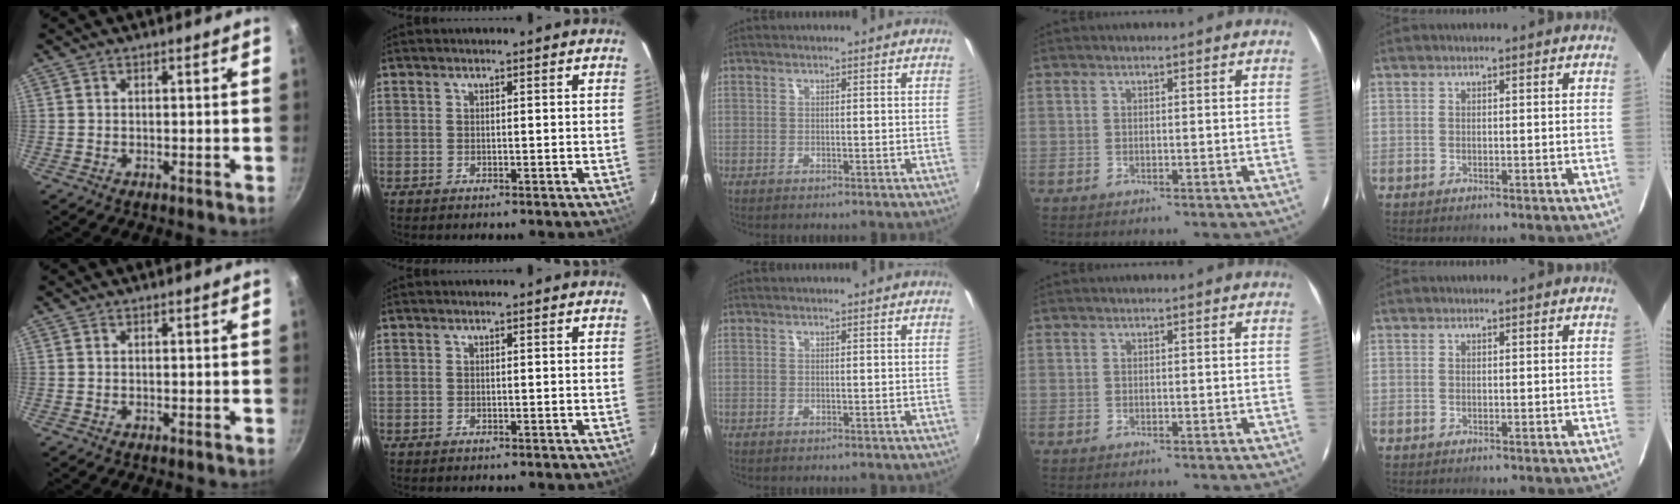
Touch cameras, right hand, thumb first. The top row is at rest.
{}